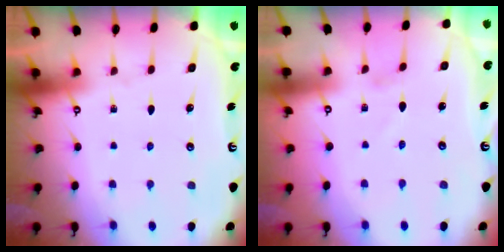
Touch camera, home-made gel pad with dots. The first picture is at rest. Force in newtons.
{"total": 1.3, "press": 1.3, "slide": 0.1}